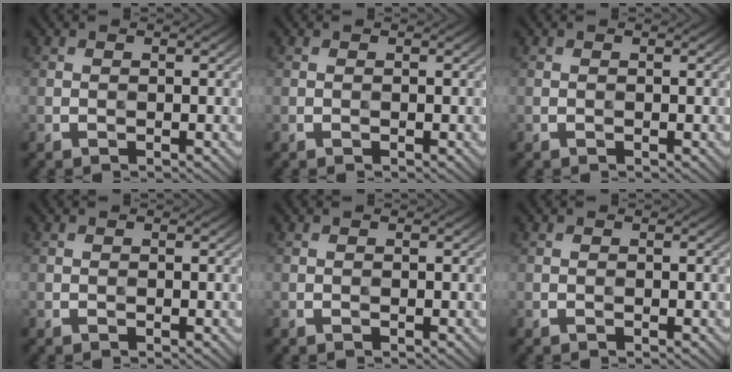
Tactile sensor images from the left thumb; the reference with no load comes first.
{"total": 0.0}
{"total": 0.0}
{"total": 0.0}
{"total": 0.0}
{"total": 0.0}